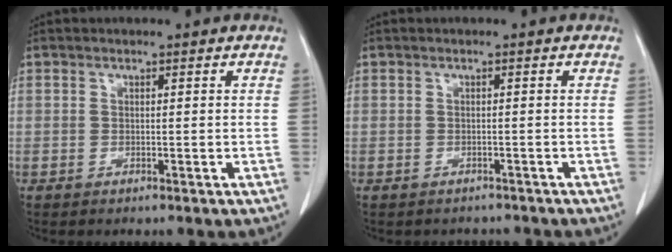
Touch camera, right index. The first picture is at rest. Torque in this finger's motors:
{"motor_torque": [-0.12, -0.09, -0.02, -0.02]}